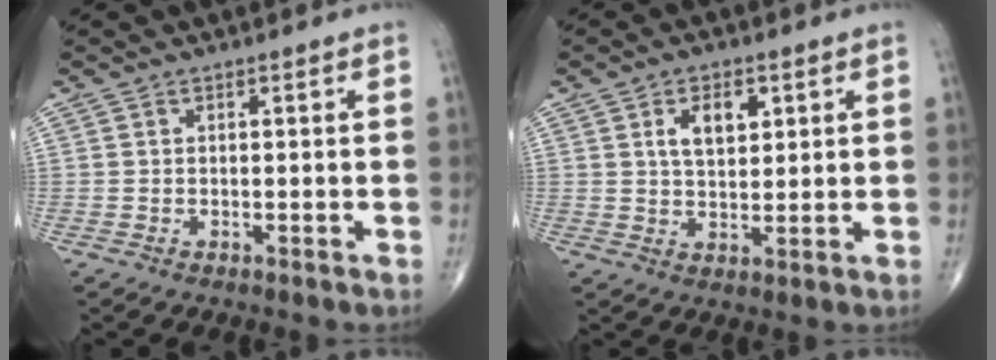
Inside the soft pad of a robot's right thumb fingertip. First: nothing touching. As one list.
[{"total": 6.3, "force": [2.3, 3.5, 4.6], "torque": [-0.063, -0.011, 0.042]}]